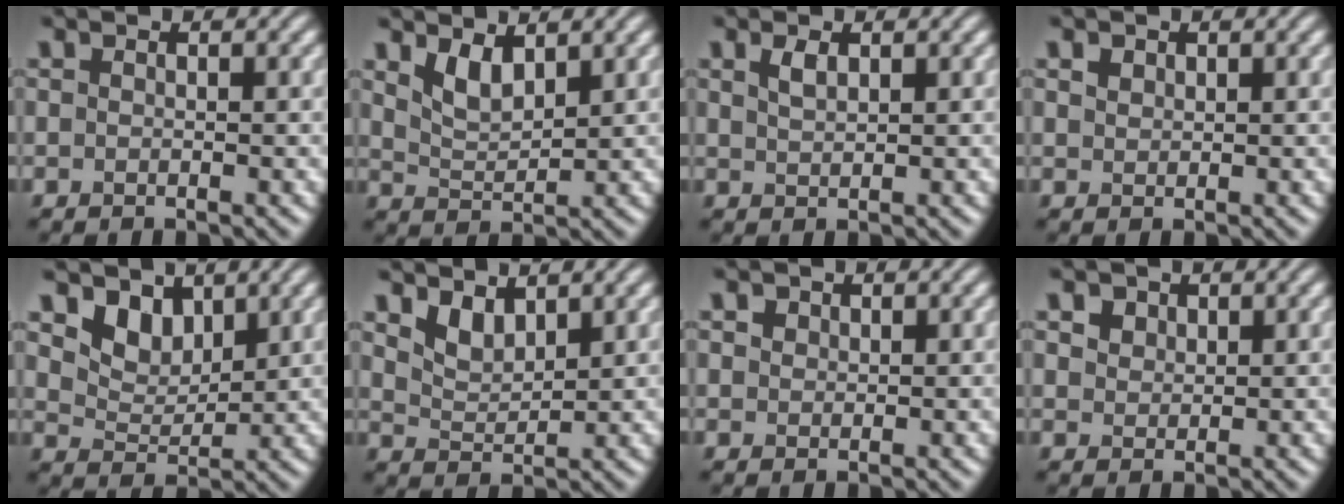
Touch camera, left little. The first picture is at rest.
{"total": 2.7, "force": [1.8, 1.1, 1.8], "torque": [-0.040, -0.009, 0.039]}
{"total": 1.4, "force": [0.9, 0.6, 0.9], "torque": [-0.022, 0.002, 0.020]}
{"total": 1.0, "force": [0.7, 0.7, 0.3], "torque": [-0.007, 0.000, 0.014]}
{"total": 4.0, "force": [2.6, 2.5, 1.6], "torque": [-0.043, -0.025, 0.056]}
{"total": 2.5, "force": [1.8, 1.1, 1.2], "torque": [-0.029, -0.009, 0.038]}
{"total": 1.7, "force": [1.0, 1.1, 0.6], "torque": [-0.015, 0.004, 0.013]}
{"total": 3.4, "force": [2.2, 2.2, 1.5], "torque": [-0.045, 0.009, 0.035]}